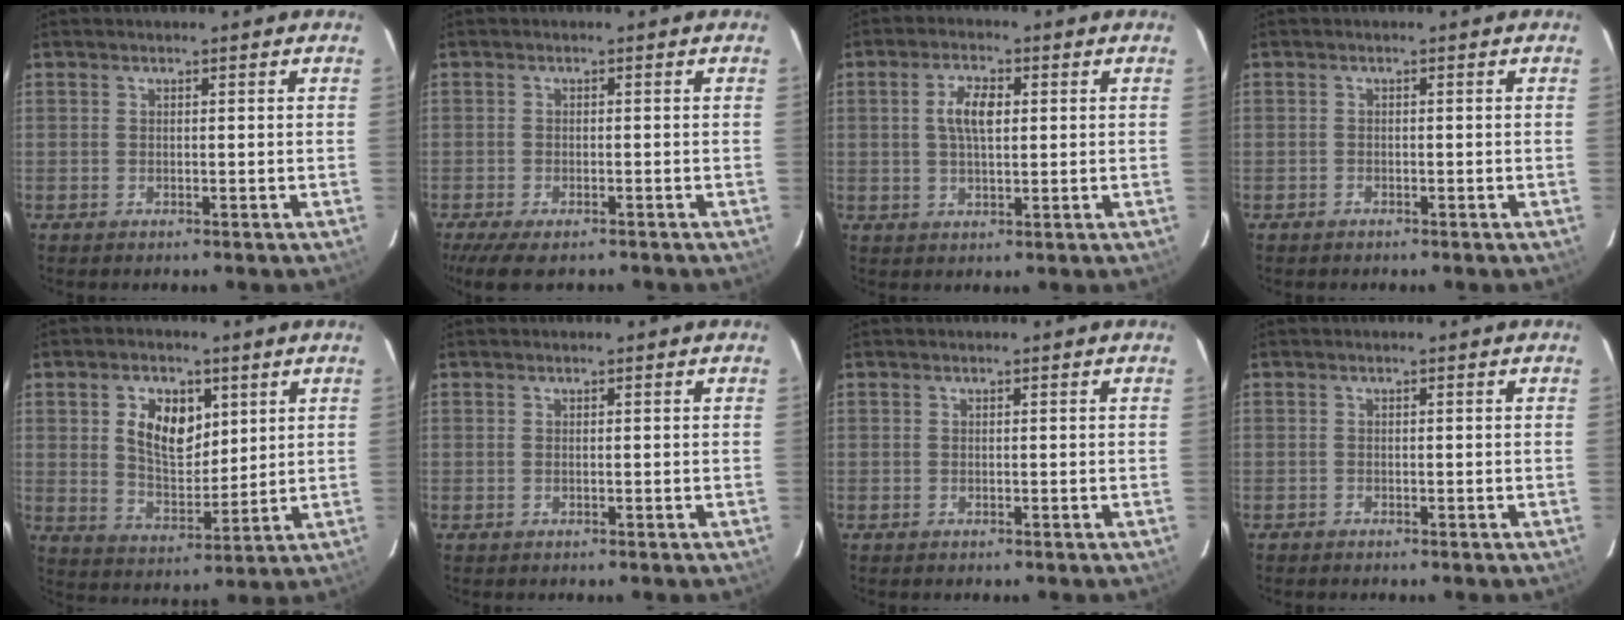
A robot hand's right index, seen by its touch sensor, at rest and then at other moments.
{"total": 8.2, "force": [-6.3, 2.6, 4.7], "torque": [-0.108, -0.032, -0.106]}
{"total": 5.3, "force": [1.0, 2.4, 4.7], "torque": [-0.087, 0.010, 0.020]}
{"total": 1.0, "force": [-0.8, 0.5, 0.0], "torque": [-0.004, 0.005, -0.014]}
{"total": 9.8, "force": [3.3, 6.1, 6.9], "torque": [-0.123, 0.010, 0.067]}
{"total": 0.0}
{"total": 0.0}
{"total": 0.6, "force": [-0.5, 0.2, 0.0], "torque": [-0.001, 0.003, -0.011]}